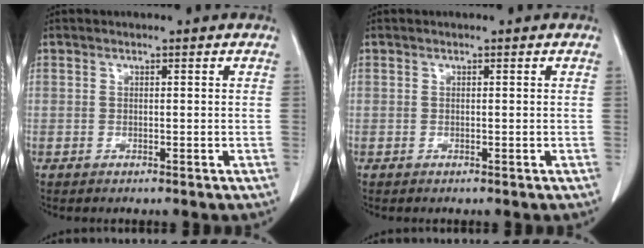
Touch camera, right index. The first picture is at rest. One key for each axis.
{"total": 0.0}